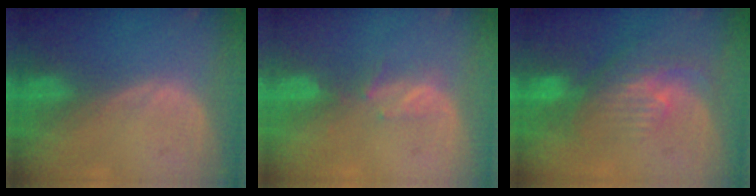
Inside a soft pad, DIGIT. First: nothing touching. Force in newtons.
{"total": 2.3, "press": 2.1, "slide": 0.8}
{"total": 8.0, "press": 7.1, "slide": 3.7}